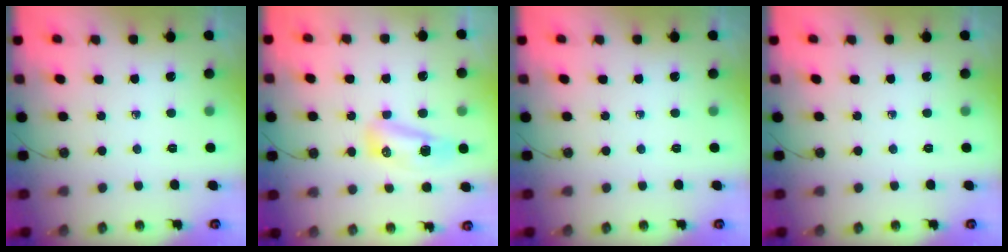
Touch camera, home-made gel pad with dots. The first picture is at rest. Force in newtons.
{"total": 17.6, "press": 11.6, "slide": 13.2}
{"total": 0.0}
{"total": 0.0}